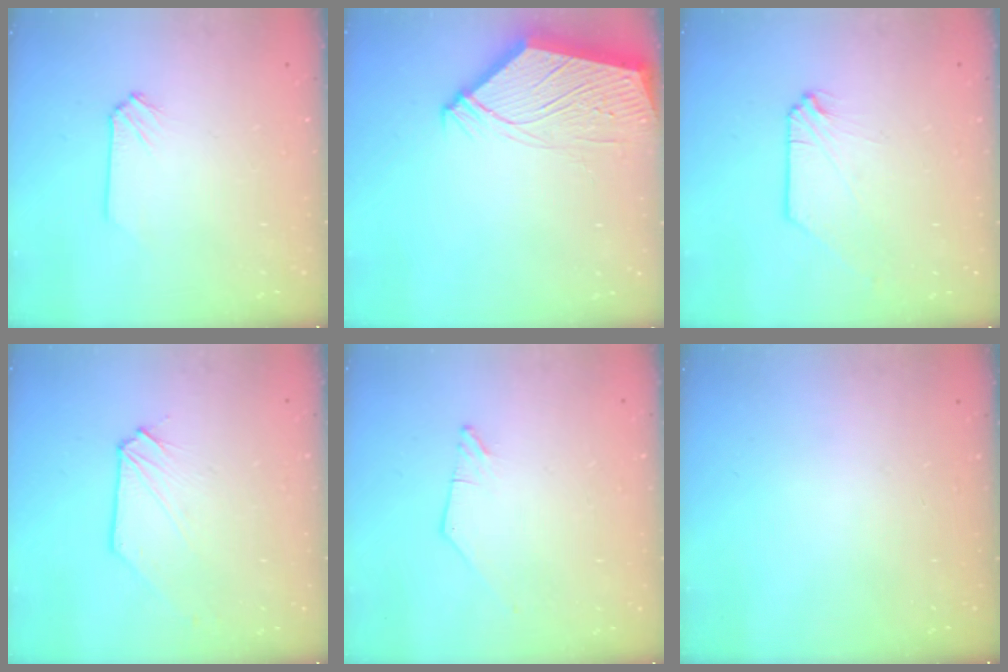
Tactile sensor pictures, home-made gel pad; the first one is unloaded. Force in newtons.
{"total": 11.3, "press": 11.1, "slide": 1.8}
{"total": 0.0}
{"total": 0.6, "press": 0.6, "slide": 0.1}
{"total": 0.0}
{"total": 0.0}